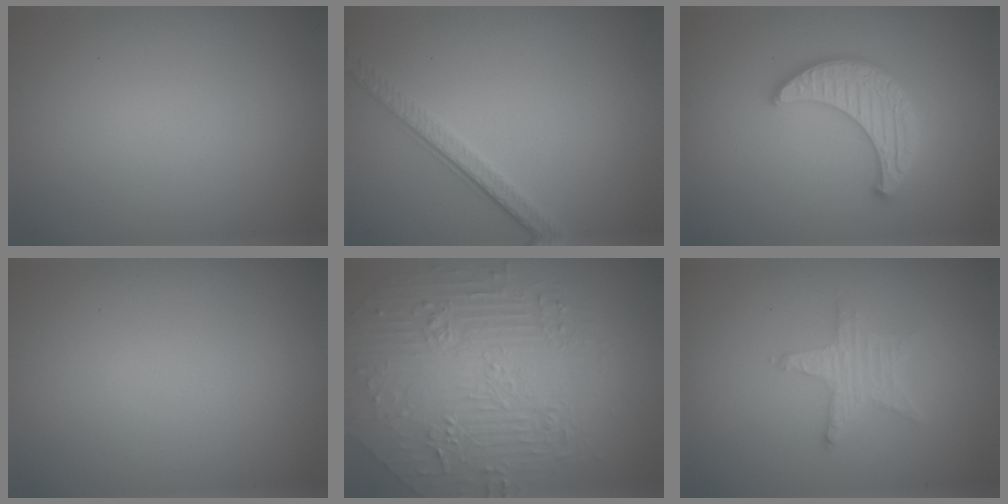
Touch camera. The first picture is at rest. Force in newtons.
{"total": 3.5, "press": 2.4, "slide": 2.5}
{"total": 3.9, "press": 3.7, "slide": 1.2}
{"total": 0.0}
{"total": 6.1, "press": 5.5, "slide": 2.6}
{"total": 2.7, "press": 2.6, "slide": 0.5}